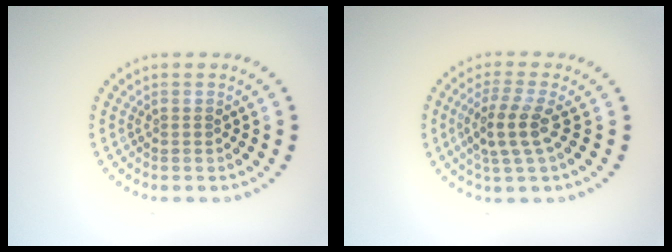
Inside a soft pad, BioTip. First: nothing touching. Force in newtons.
{"total": 3.2, "press": 2.7, "slide": 1.6}